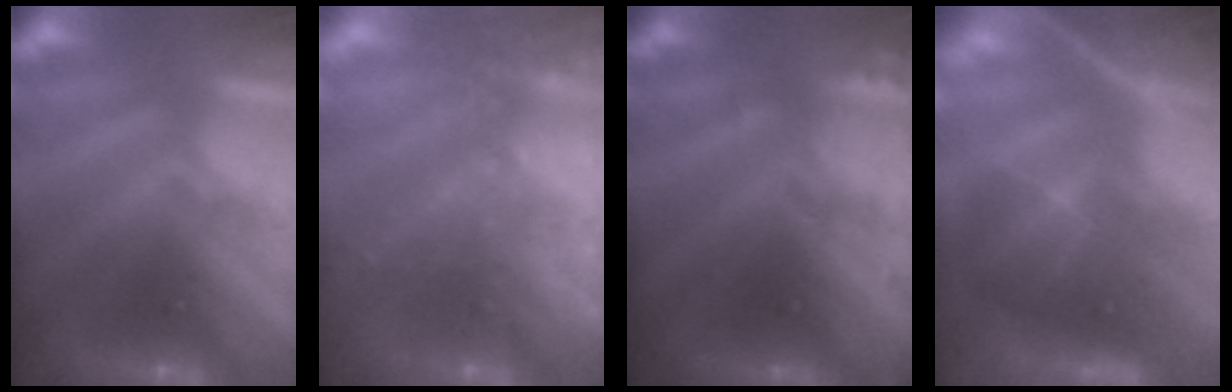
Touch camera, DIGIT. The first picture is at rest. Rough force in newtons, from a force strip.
{"total": 7.5}
{"total": 3.2}
{"total": 7.4}